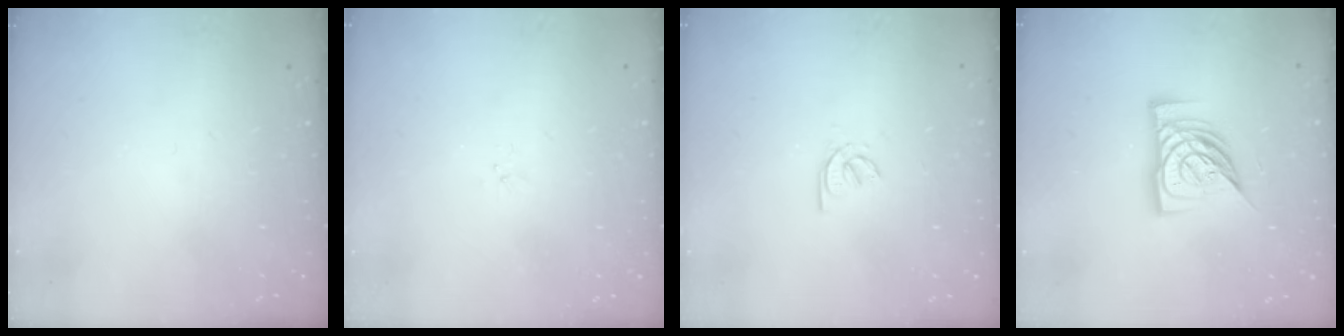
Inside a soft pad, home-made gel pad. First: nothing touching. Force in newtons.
{"total": 1.9, "press": 1.9, "slide": 0.3}
{"total": 1.8, "press": 1.8, "slide": 0.3}
{"total": 12.5, "press": 12.4, "slide": 1.4}